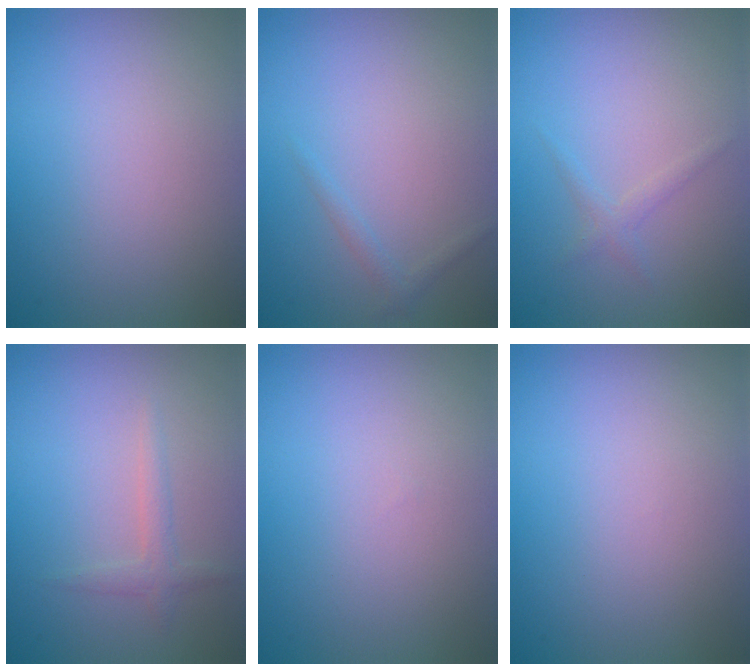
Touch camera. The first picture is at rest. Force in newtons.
{"total": 0.9, "press": 0.9, "slide": 0.1}
{"total": 1.0, "press": 1.0, "slide": 0.1}
{"total": 1.4, "press": 1.4, "slide": 0.0}
{"total": 0.0}
{"total": 0.0}